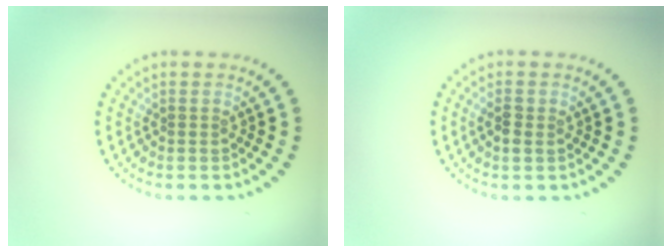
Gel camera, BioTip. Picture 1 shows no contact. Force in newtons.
{"total": 1.4, "press": 1.4, "slide": 0.2}